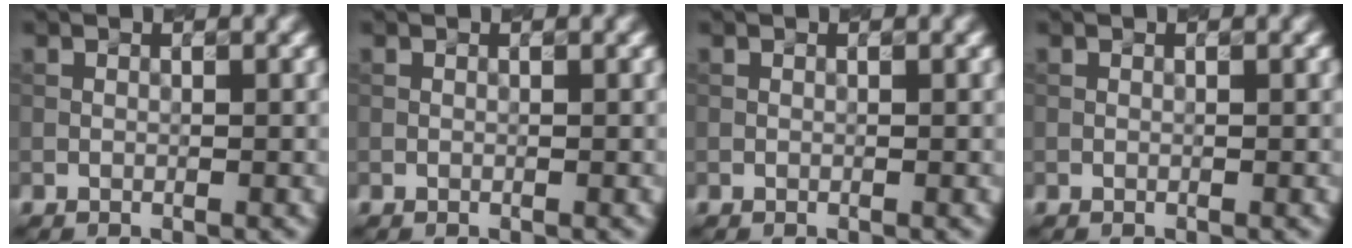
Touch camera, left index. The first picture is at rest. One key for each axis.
{"total": 0.0}
{"total": 0.0}
{"total": 0.0}